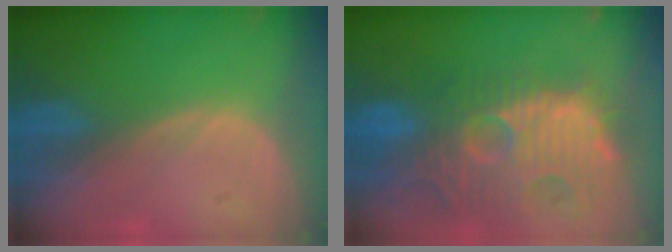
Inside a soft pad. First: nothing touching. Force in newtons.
{"total": 14.2, "press": 12.5, "slide": 6.8}